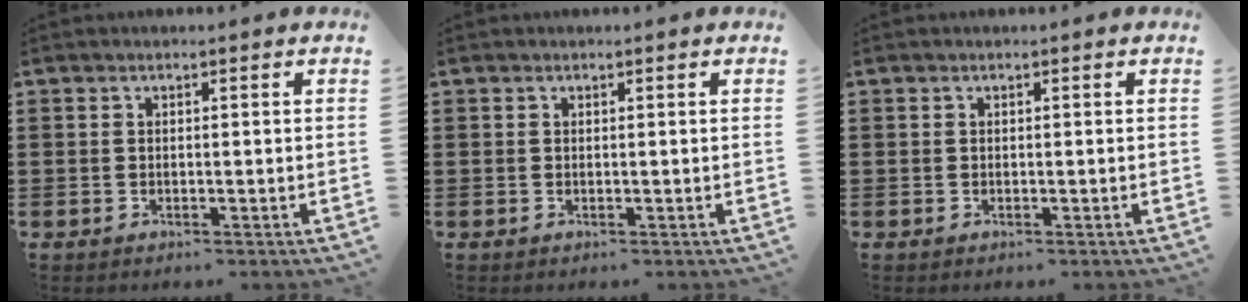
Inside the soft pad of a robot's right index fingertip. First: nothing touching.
{"total": 0.0}
{"total": 0.0}